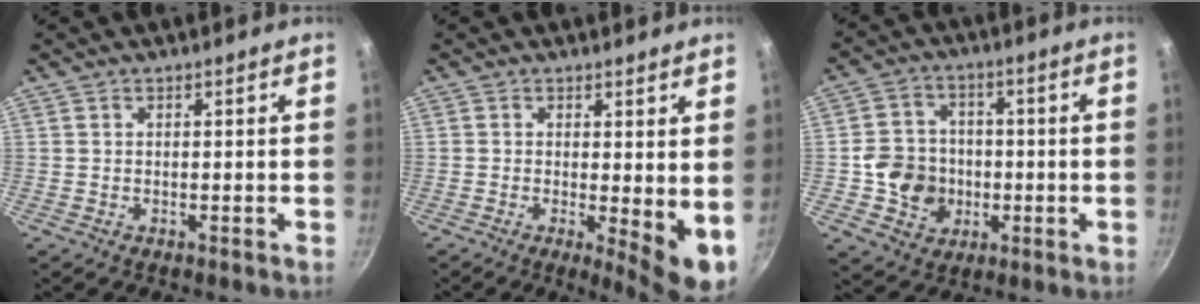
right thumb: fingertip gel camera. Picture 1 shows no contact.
{"total": 7.6, "force": [0.0, 2.3, 7.3], "torque": [-0.094, -0.020, 0.002]}
{"total": 10.0, "force": [-1.5, 9.1, 3.8], "torque": [-0.036, 0.024, -0.026]}